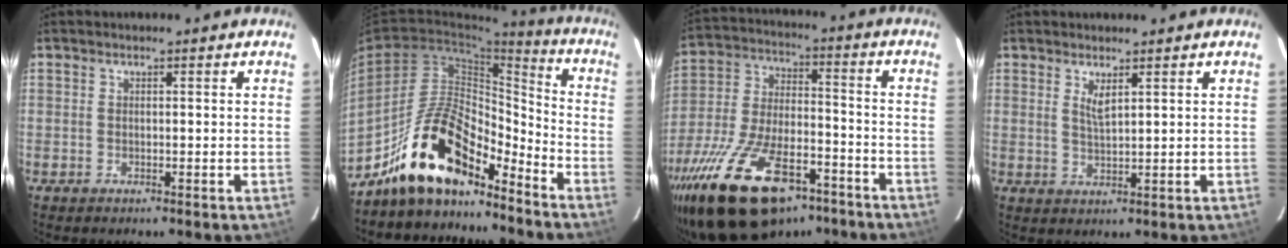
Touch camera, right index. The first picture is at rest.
{"total": 16.1, "force": [-12.7, 5.4, 8.3], "torque": [-0.160, 0.019, -0.228]}
{"total": 25.1, "force": [-16.4, 11.2, 15.4], "torque": [-0.308, -0.025, -0.266]}
{"total": 2.5, "force": [1.4, 0.4, 2.1], "torque": [-0.037, -0.004, 0.024]}